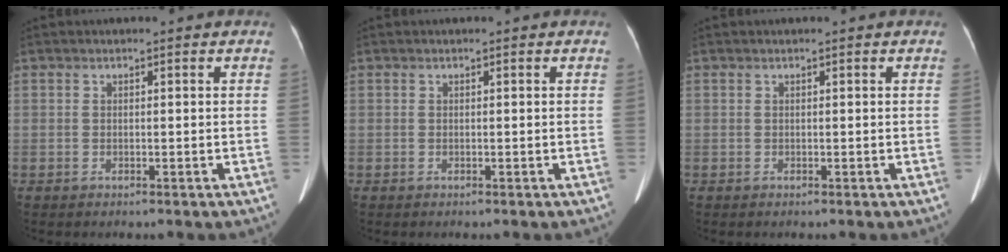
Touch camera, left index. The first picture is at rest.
{"total": 0.0}
{"total": 0.0}